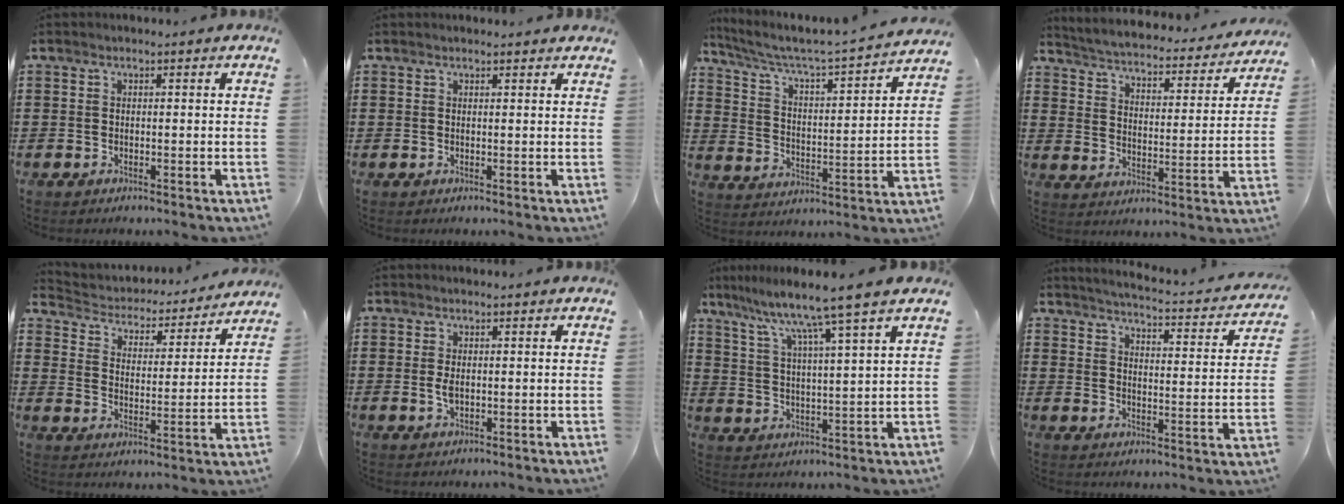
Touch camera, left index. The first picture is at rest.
{"total": 0.8, "force": [0.8, 0.1, 0.2], "torque": [-0.005, 0.001, 0.016]}
{"total": 3.9, "force": [3.5, 0.1, 1.9], "torque": [-0.056, -0.036, 0.046]}
{"total": 3.2, "force": [3.1, -0.1, 0.8], "torque": [-0.036, -0.031, 0.042]}
{"total": 3.3, "force": [3.3, 0.7, 0.1], "torque": [-0.025, -0.029, 0.048]}
{"total": 2.1, "force": [0.1, 1.0, 1.9], "torque": [-0.038, 0.002, 0.002]}
{"total": 8.0, "force": [6.5, -1.4, 4.5], "torque": [-0.112, -0.045, 0.100]}
{"total": 2.9, "force": [2.7, -0.4, 1.1], "torque": [-0.040, -0.031, 0.035]}